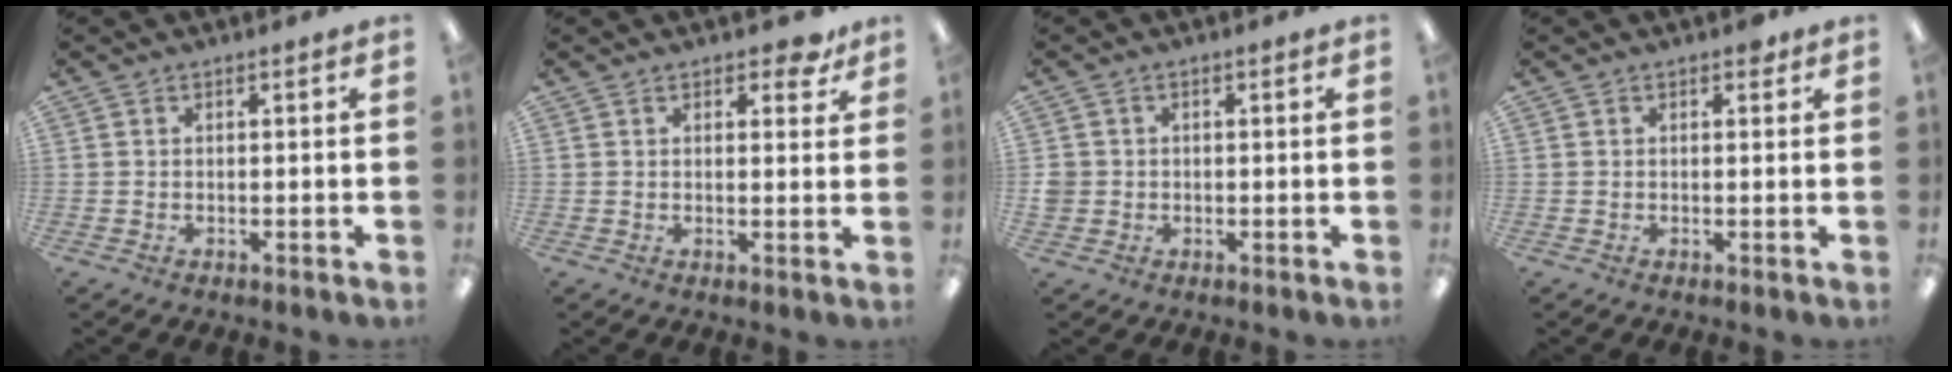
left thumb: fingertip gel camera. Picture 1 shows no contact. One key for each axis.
{"total": 4.1, "fx": 2.6, "fy": 2.1, "fz": 2.3, "tx": -0.019, "ty": -0.006, "tz": 0.040}
{"total": 2.4, "fx": -0.2, "fy": 2.4, "fz": 0.5, "tx": -0.010, "ty": 0.005, "tz": -0.006}
{"total": 1.5, "fx": 0.9, "fy": 0.8, "fz": 0.9, "tx": -0.003, "ty": -0.003, "tz": 0.012}